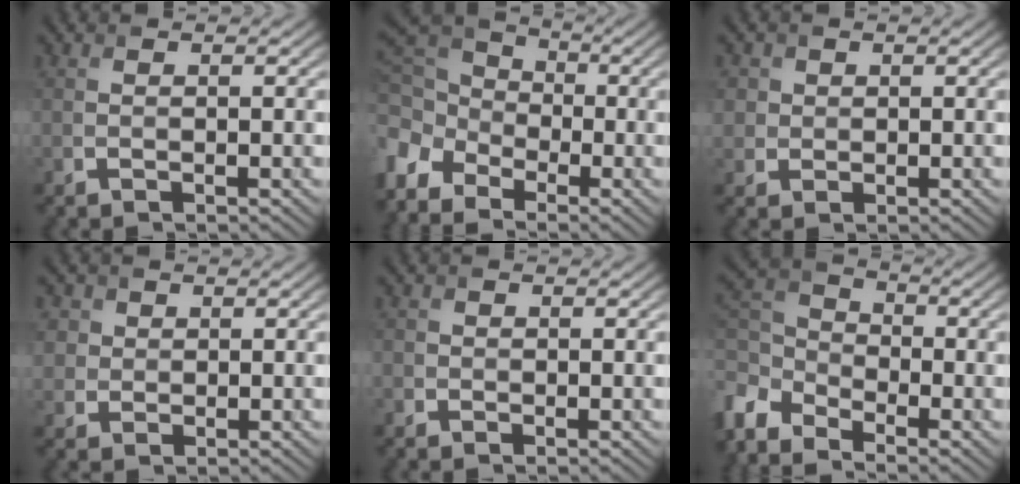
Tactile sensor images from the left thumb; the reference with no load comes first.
{"total": 10.6, "force": [-5.8, 7.3, 5.1], "torque": [-0.150, -0.030, -0.115]}
{"total": 2.3, "force": [0.7, 2.1, 0.4], "torque": [-0.022, -0.004, 0.023]}
{"total": 3.2, "force": [1.2, 2.8, 0.9], "torque": [-0.039, -0.001, 0.025]}
{"total": 1.1, "force": [-0.4, 1.0, 0.0], "torque": [0.007, -0.001, -0.012]}
{"total": 7.9, "force": [-5.0, 4.6, 4.1], "torque": [-0.121, -0.020, -0.116]}